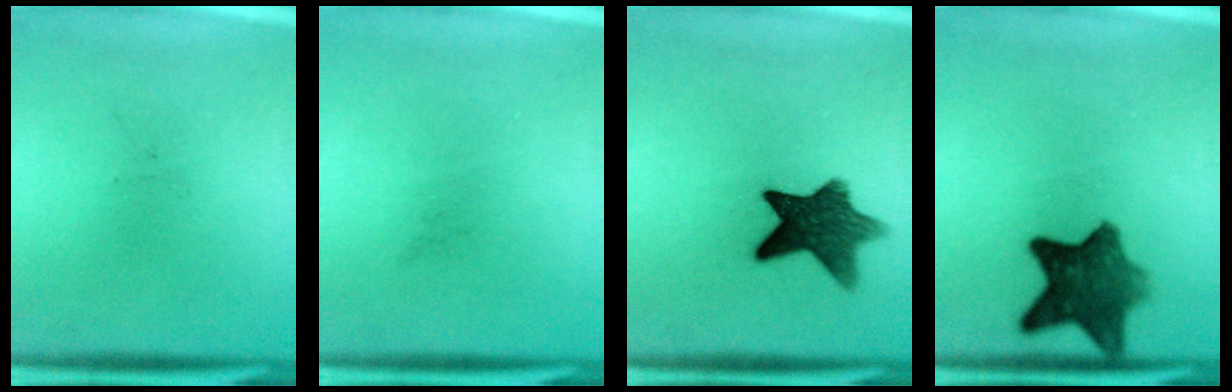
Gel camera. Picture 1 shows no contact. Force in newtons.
{"total": 0.0}
{"total": 11.0}
{"total": 9.3}